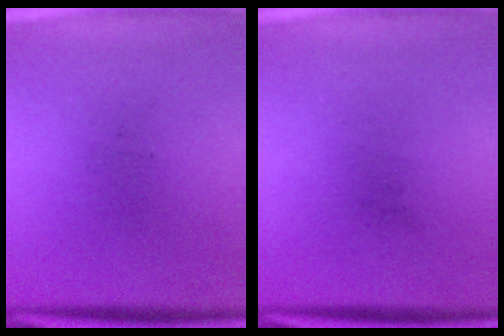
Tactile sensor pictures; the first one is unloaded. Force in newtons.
{"total": 0.0}